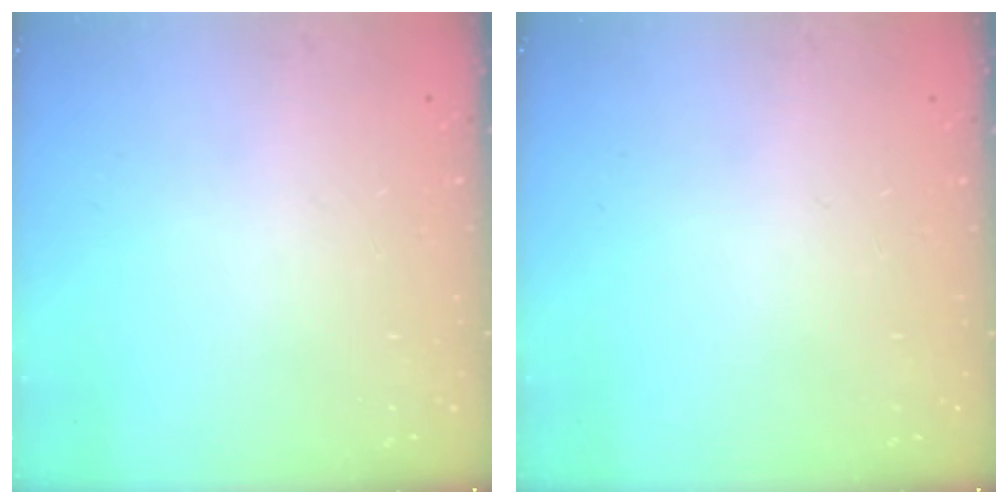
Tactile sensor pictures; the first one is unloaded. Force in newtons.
{"total": 0.0}